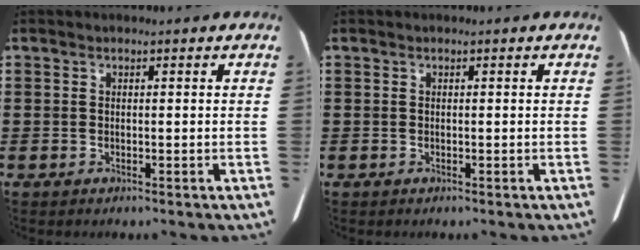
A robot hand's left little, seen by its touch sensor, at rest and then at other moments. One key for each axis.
{"total": 0.0}